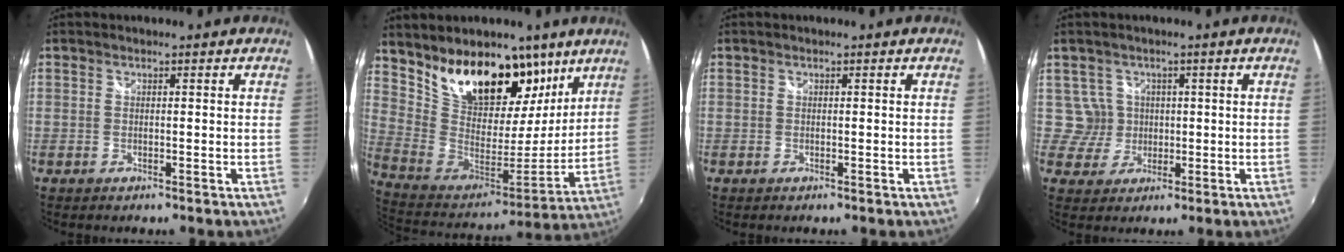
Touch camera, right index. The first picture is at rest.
{"total": 22.9, "force": [13.9, 12.5, 13.2], "torque": [-0.248, 0.013, 0.258]}
{"total": 0.0}
{"total": 4.1, "force": [0.5, 4.1, -0.1], "torque": [0.005, 0.016, 0.010]}